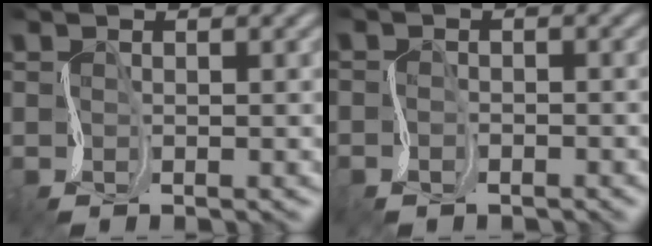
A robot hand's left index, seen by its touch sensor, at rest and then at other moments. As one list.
[{"total": 1.0, "force": [-0.7, 0.0, -0.8], "torque": [0.011, 0.008, -0.014]}]